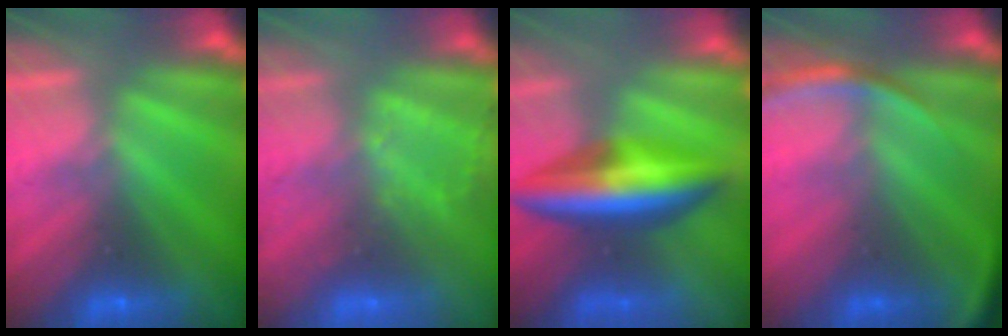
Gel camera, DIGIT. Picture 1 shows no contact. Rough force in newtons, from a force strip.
{"total": 2.8}
{"total": 6.5}
{"total": 2.8}